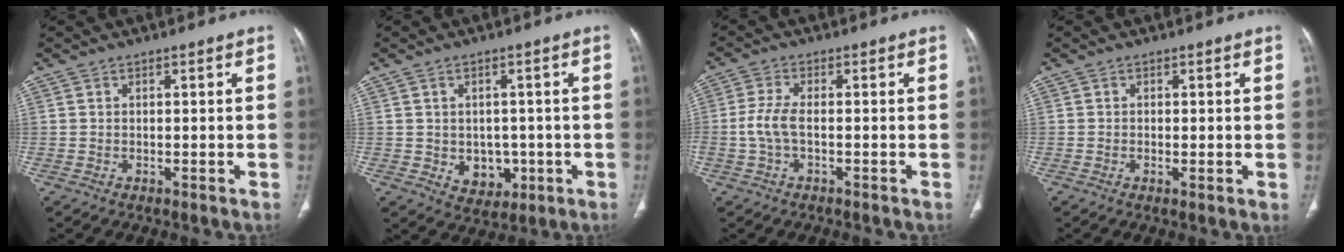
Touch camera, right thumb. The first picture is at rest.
{"total": 6.3, "force": [-1.1, 5.1, 3.6], "torque": [-0.019, 0.003, 0.000]}
{"total": 4.6, "force": [-0.8, 1.9, 4.2], "torque": [-0.109, 0.005, -0.021]}
{"total": 1.3, "force": [-0.1, 0.4, 1.2], "torque": [-0.024, -0.004, -0.003]}